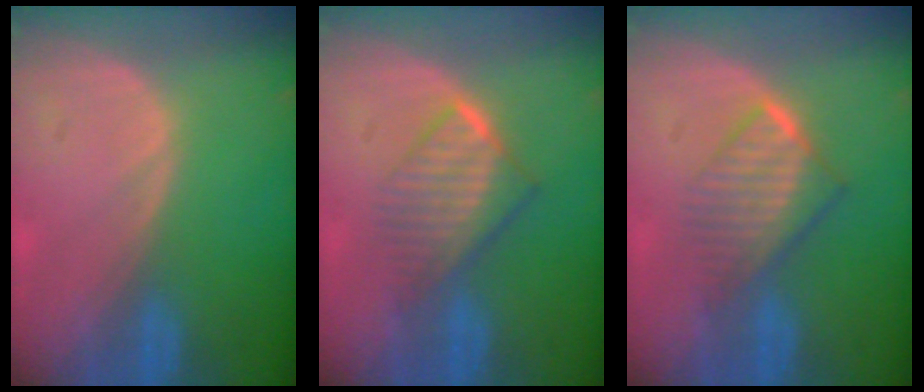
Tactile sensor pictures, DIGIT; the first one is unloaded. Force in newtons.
{"total": 6.6, "press": 6.0, "slide": 2.9}
{"total": 6.6, "press": 6.0, "slide": 2.9}